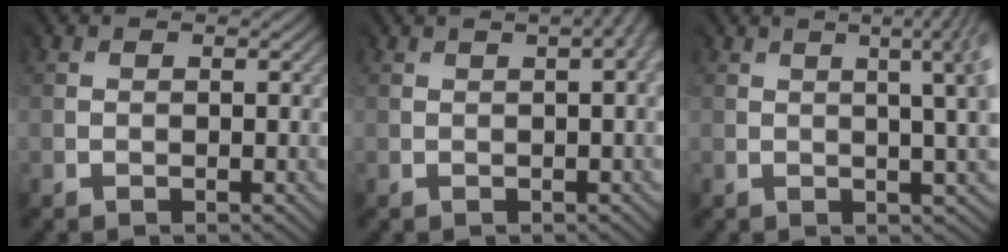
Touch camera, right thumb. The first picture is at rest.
{"total": 3.5, "force": [1.0, 1.0, 3.2], "torque": [-0.011, 0.013, -0.002]}
{"total": 7.6, "force": [1.5, 2.1, 7.1], "torque": [-0.059, 0.037, 0.005]}